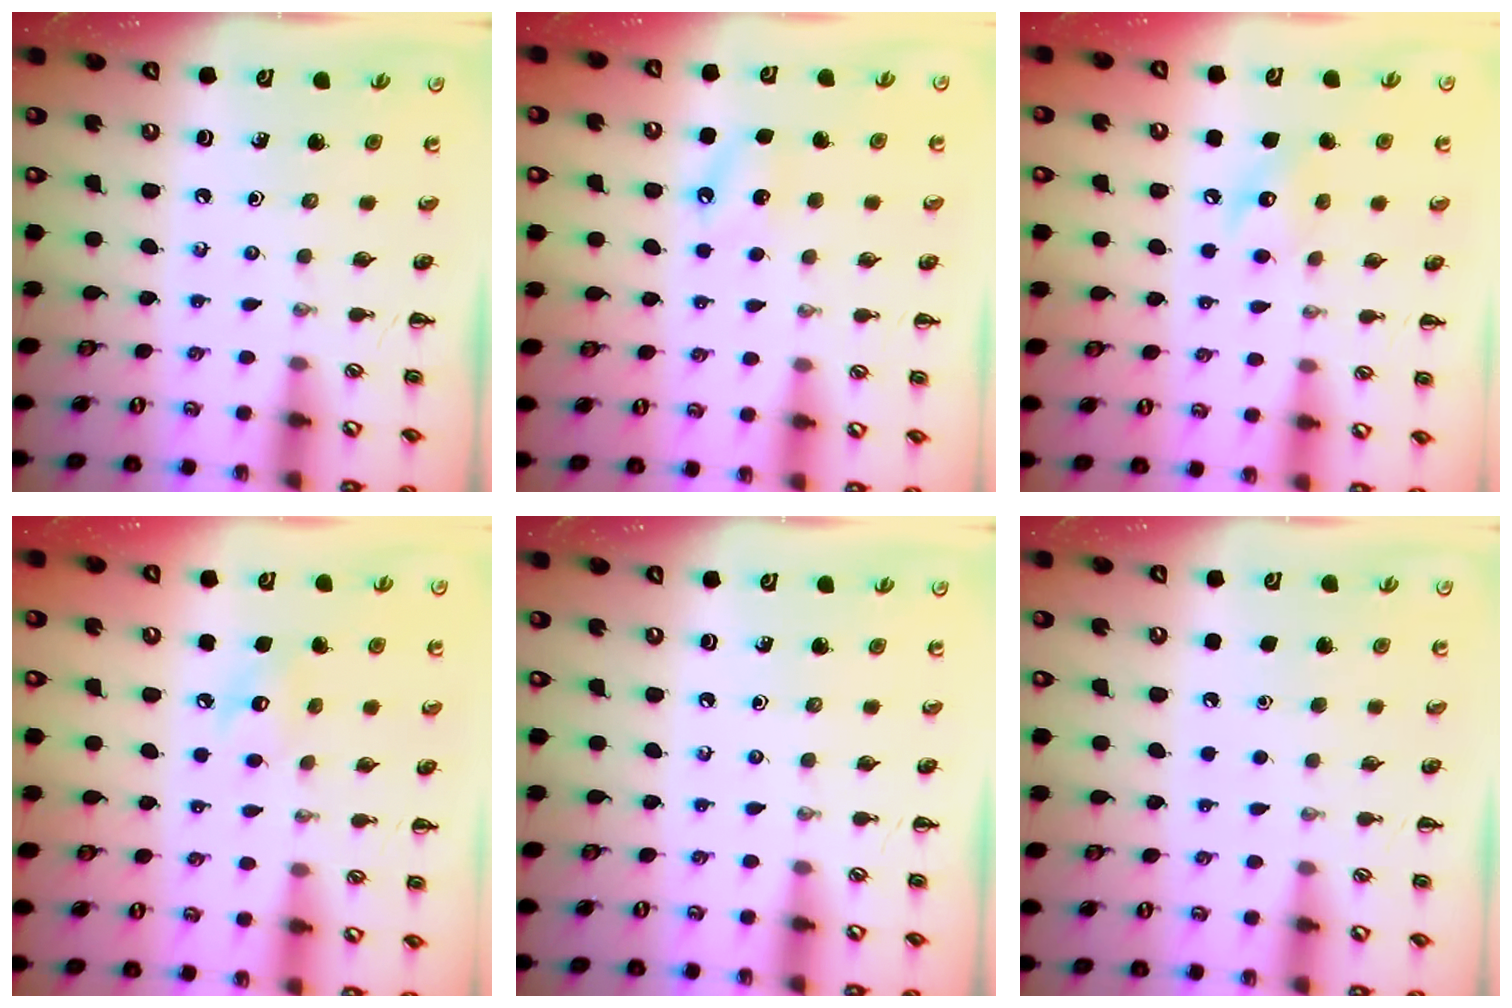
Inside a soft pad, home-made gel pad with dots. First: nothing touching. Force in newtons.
{"total": 6.0, "press": 5.7, "slide": 1.6}
{"total": 7.5, "press": 7.4, "slide": 1.3}
{"total": 6.0, "press": 5.9, "slide": 1.0}
{"total": 0.0}
{"total": 1.7, "press": 1.7, "slide": 0.1}